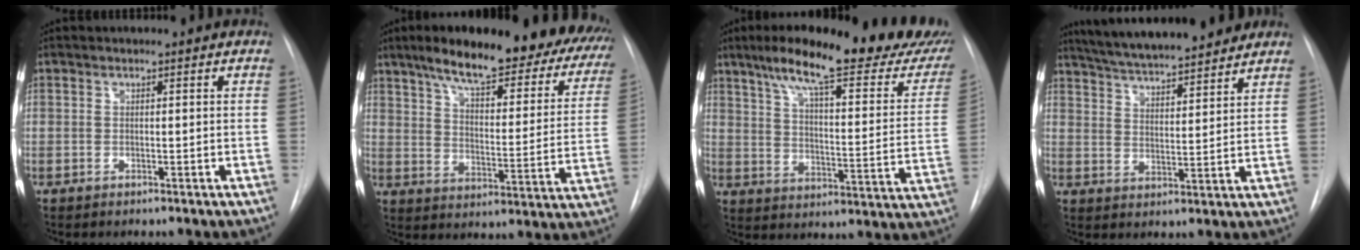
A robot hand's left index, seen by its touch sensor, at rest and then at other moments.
{"total": 27.6, "force": [21.7, 7.3, 15.4], "torque": [-0.203, -0.011, 0.267]}
{"total": 27.9, "force": [22.2, 4.5, 16.2], "torque": [-0.227, -0.029, 0.285]}
{"total": 17.1, "force": [15.1, 2.3, 7.7], "torque": [-0.132, 0.021, 0.232]}